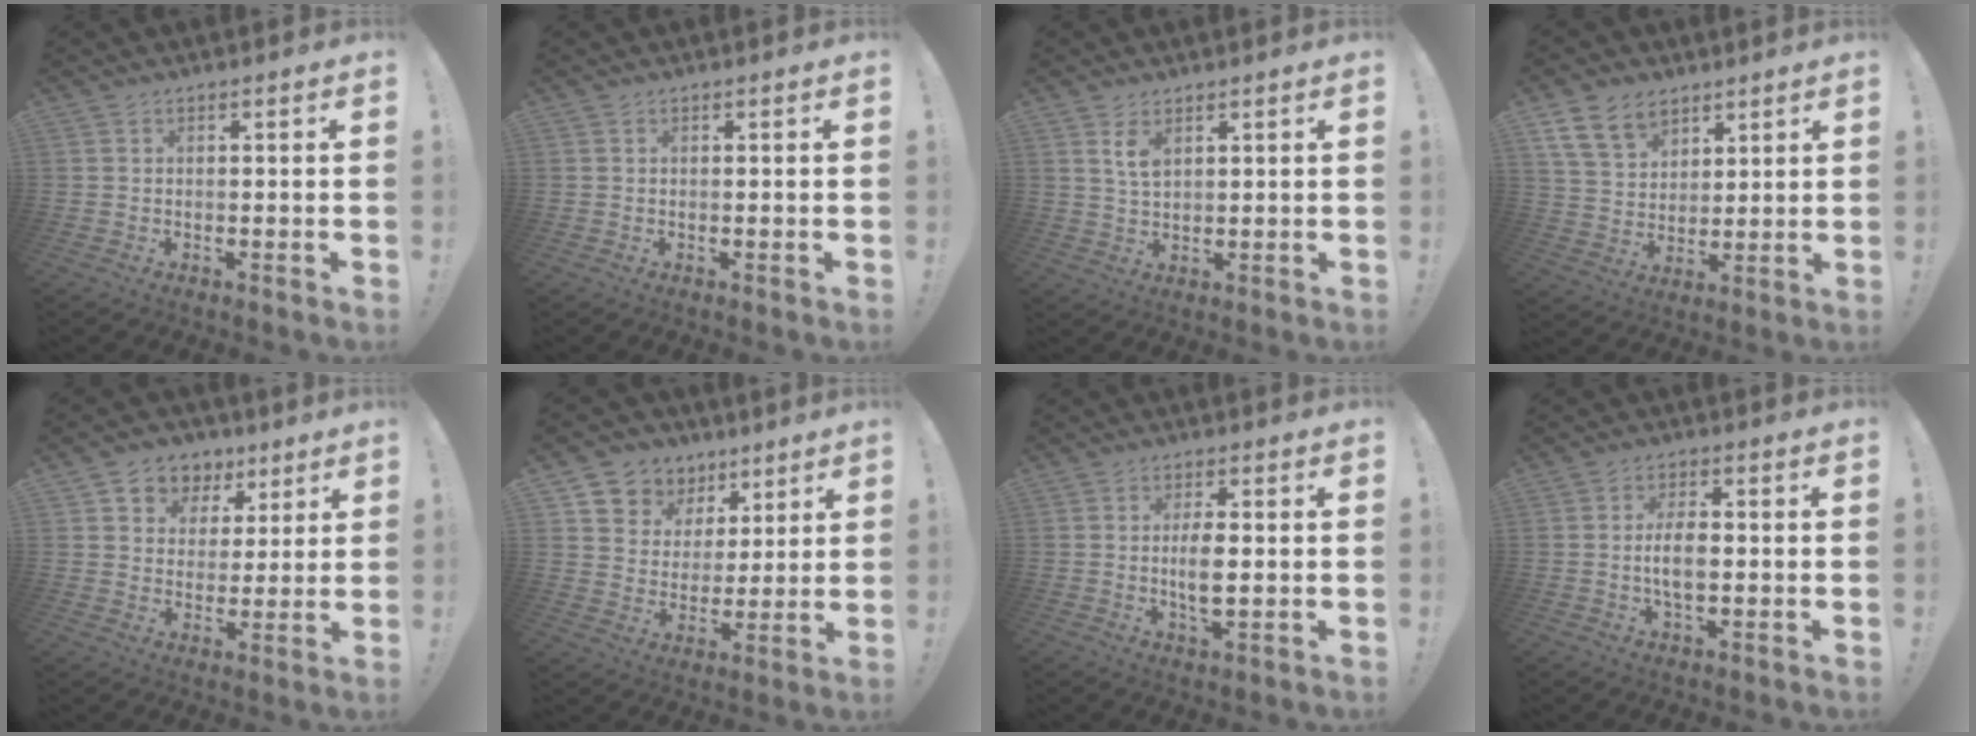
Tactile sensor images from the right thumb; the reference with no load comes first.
{"total": 0.0}
{"total": 4.4, "force": [2.5, 1.9, 3.1], "torque": [-0.047, -0.015, 0.041]}
{"total": 12.3, "force": [7.3, 8.3, 5.4], "torque": [-0.096, -0.031, 0.145]}
{"total": 7.7, "force": [3.6, 6.6, 1.5], "torque": [-0.021, -0.025, 0.072]}
{"total": 9.1, "force": [4.7, 7.7, 1.5], "torque": [-0.027, -0.034, 0.098]}
{"total": 6.3, "force": [-0.3, 2.3, 5.9], "torque": [-0.114, -0.007, -0.012]}
{"total": 6.6, "force": [-1.0, 2.9, 5.9], "torque": [-0.111, -0.002, -0.025]}